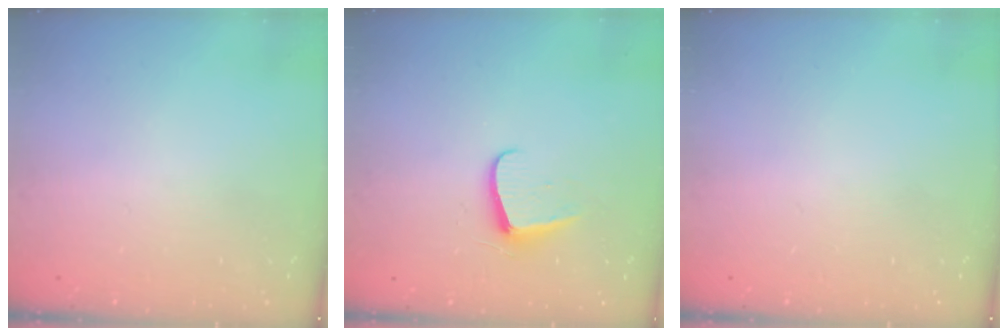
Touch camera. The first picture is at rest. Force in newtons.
{"total": 7.2, "press": 7.2, "slide": 0.5}
{"total": 0.0}